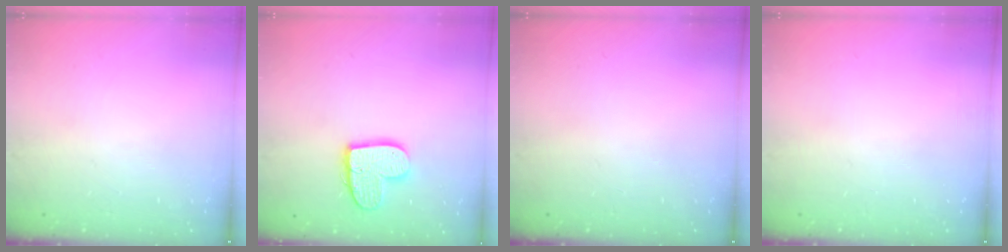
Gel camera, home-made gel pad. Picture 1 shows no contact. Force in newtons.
{"total": 12.2, "press": 12.1, "slide": 1.1}
{"total": 0.0}
{"total": 0.0}